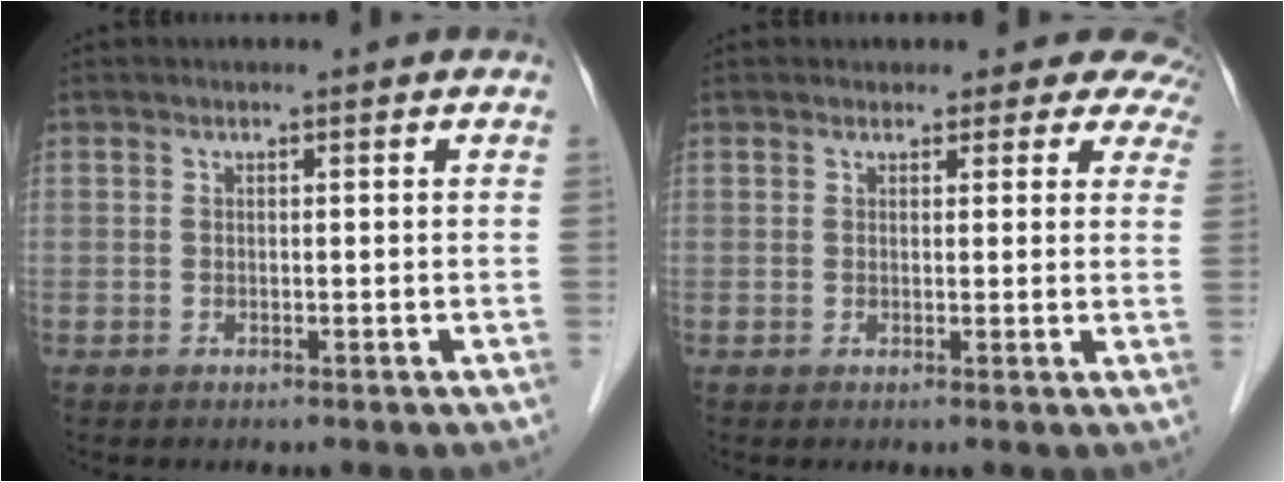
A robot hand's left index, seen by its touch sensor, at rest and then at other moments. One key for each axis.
{"total": 7.9, "fx": 7.2, "fy": 3.3, "fz": 0.0, "tx": 0.052, "ty": -0.011, "tz": 0.041}